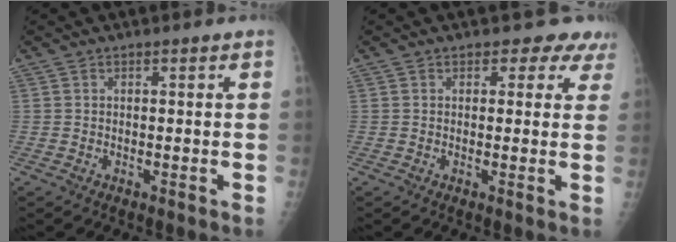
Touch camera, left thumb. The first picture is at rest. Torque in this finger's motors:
{"motor_torque": [-0.29, -0.16, -0.04, 0.04, -0.02]}